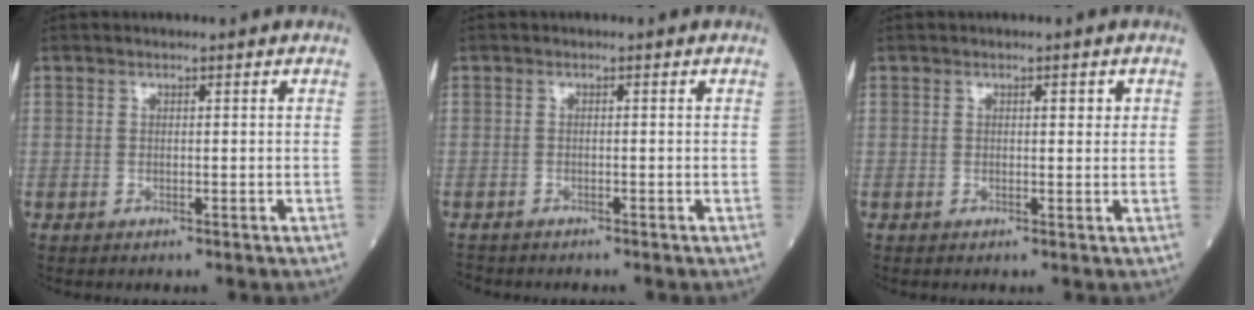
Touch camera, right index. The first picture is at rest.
{"total": 2.1, "force": [-2.0, 0.8, -0.1], "torque": [-0.001, -0.004, -0.037]}
{"total": 1.3, "force": [0.5, 0.5, 1.1], "torque": [-0.011, 0.001, 0.005]}